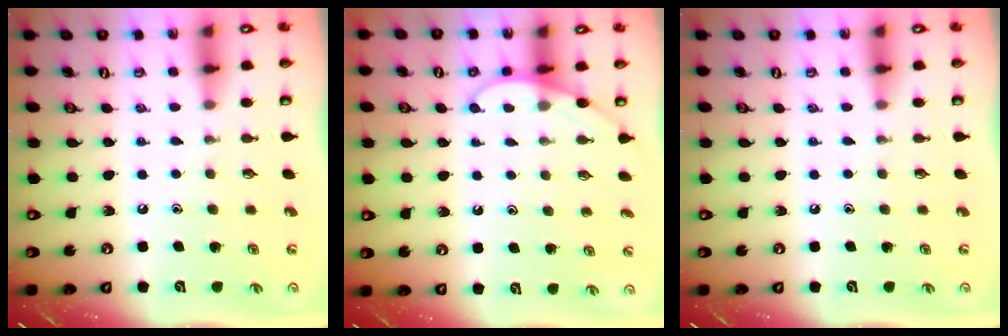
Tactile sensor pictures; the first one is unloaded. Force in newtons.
{"total": 4.6, "press": 4.5, "slide": 0.4}
{"total": 0.0}